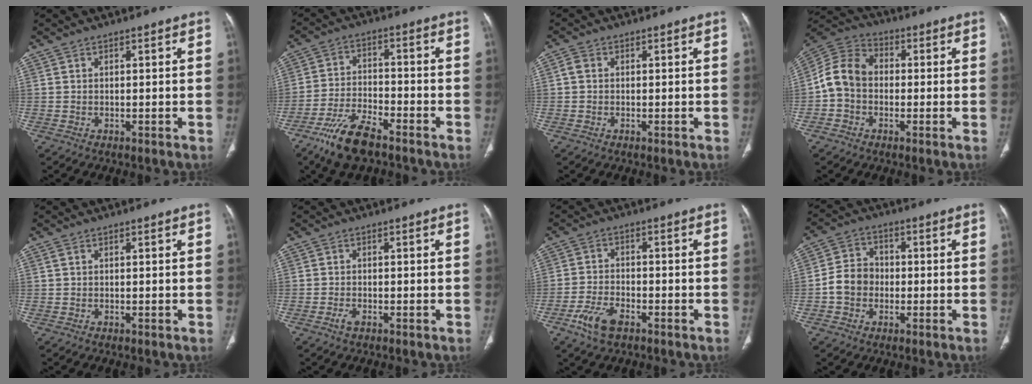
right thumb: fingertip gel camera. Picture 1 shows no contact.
{"total": 10.4, "force": [-7.4, 3.6, 6.4], "torque": [-0.132, 0.027, -0.143]}
{"total": 1.7, "force": [0.2, 1.4, 1.0], "torque": [-0.017, 0.005, 0.003]}
{"total": 9.6, "force": [-0.9, 7.6, 5.7], "torque": [-0.100, 0.033, -0.032]}
{"total": 0.5, "force": [0.2, 0.3, 0.4], "torque": [-0.010, 0.008, 0.005]}
{"total": 1.5, "force": [-1.0, 0.7, 1.0], "torque": [-0.025, 0.002, -0.021]}
{"total": 6.5, "force": [-3.9, 3.1, 4.2], "torque": [-0.091, 0.014, -0.073]}
{"total": 6.8, "force": [-1.3, 5.8, 3.2], "torque": [-0.042, 0.022, -0.035]}